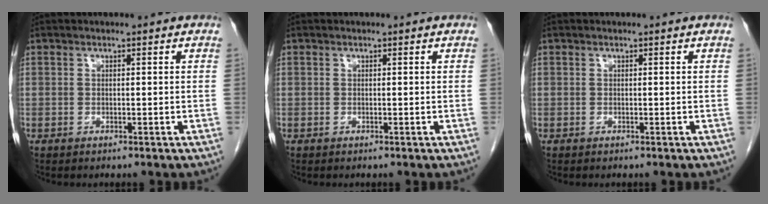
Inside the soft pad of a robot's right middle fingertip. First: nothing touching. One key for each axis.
{"total": 0.0}
{"total": 0.0}